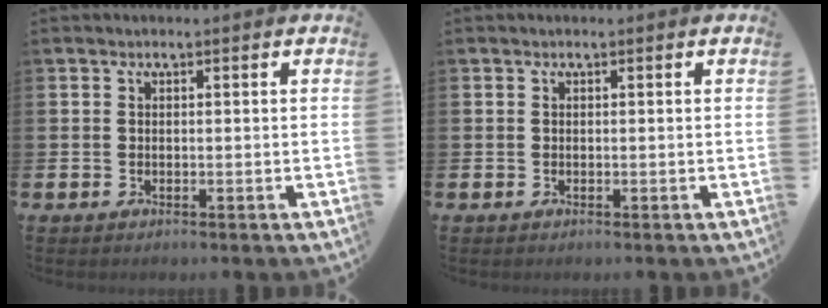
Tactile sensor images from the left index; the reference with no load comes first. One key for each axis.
{"total": 0.0}